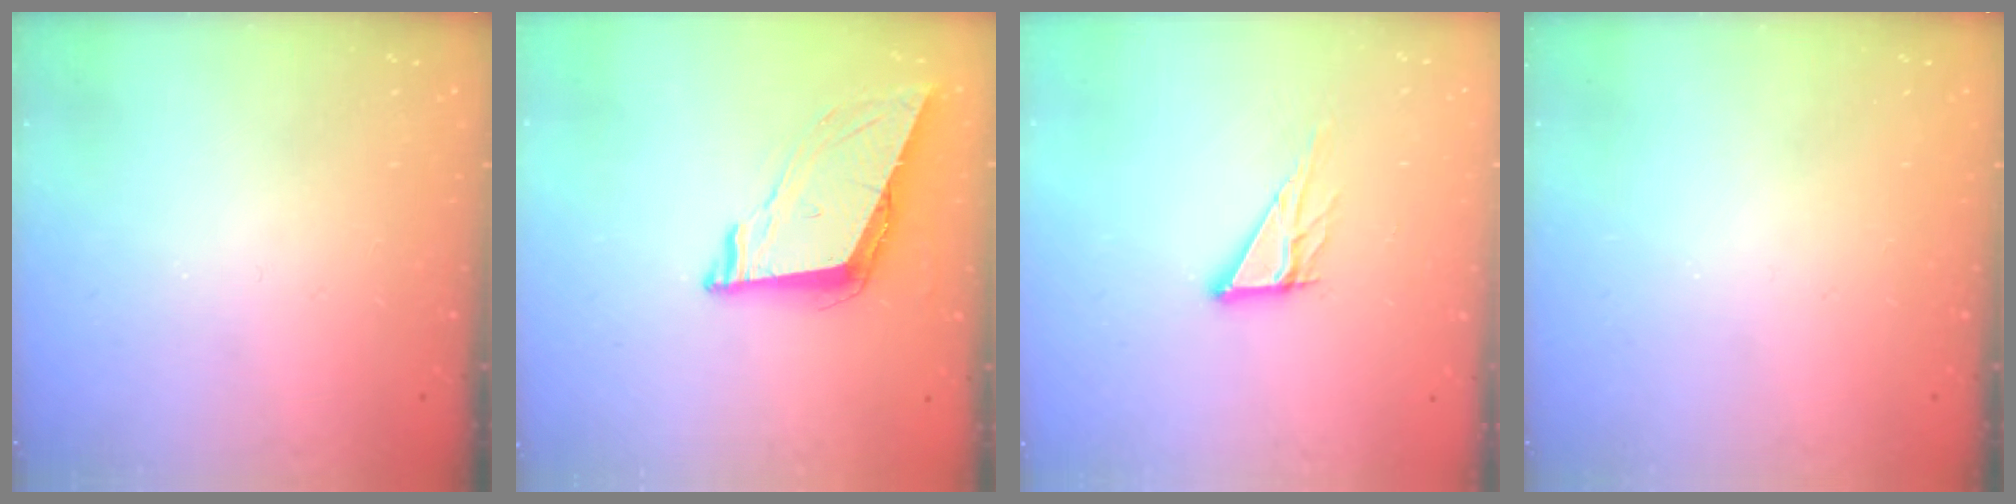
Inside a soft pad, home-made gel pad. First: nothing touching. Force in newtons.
{"total": 9.0, "press": 8.6, "slide": 2.9}
{"total": 8.0, "press": 8.0, "slide": 0.7}
{"total": 0.0}